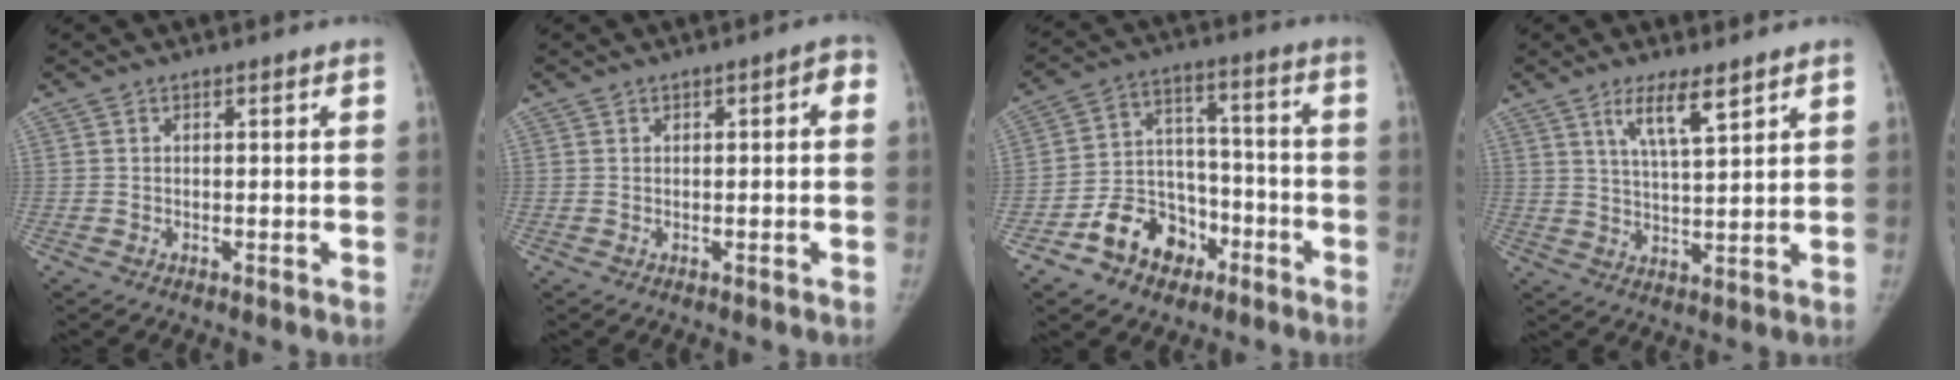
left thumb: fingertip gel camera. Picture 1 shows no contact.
{"total": 2.6, "force": [0.1, 1.2, 2.2], "torque": [-0.023, 0.016, -0.004]}
{"total": 12.9, "force": [-7.0, 9.4, 5.3], "torque": [-0.048, 0.070, -0.115]}
{"total": 6.8, "force": [4.3, 1.3, 5.1], "torque": [-0.089, -0.028, 0.083]}